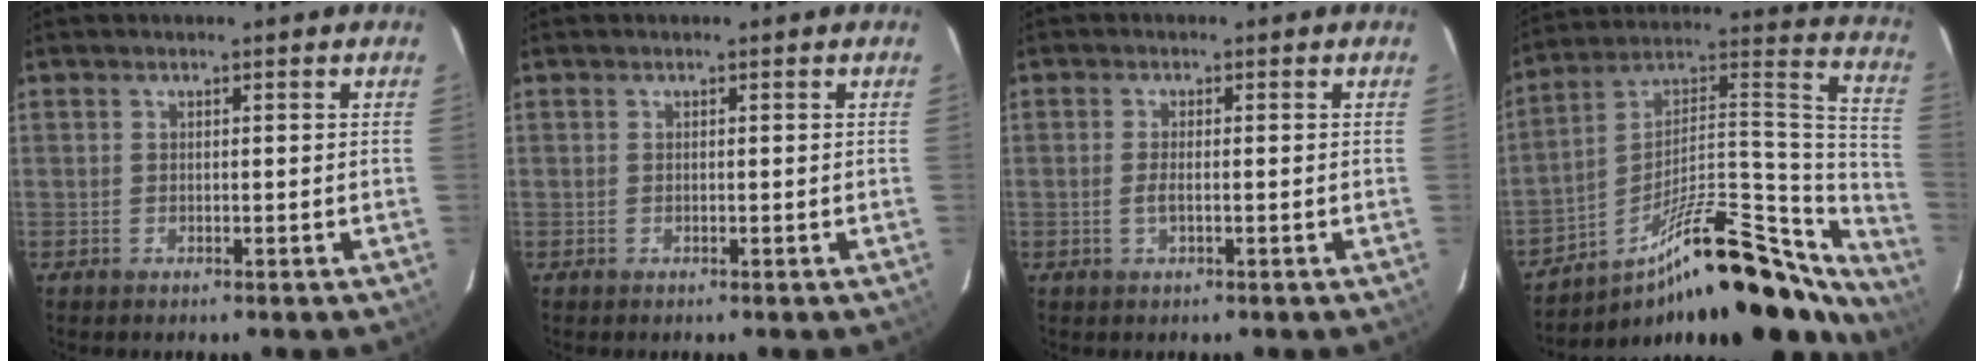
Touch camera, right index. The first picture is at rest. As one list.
[{"total": 0.0}, {"total": 2.1, "force": [-0.5, 0.4, 2.0], "torque": [-0.041, -0.001, -0.009]}, {"total": 30.6, "force": [-22.0, 9.7, 18.9], "torque": [-0.235, 0.040, -0.326]}]